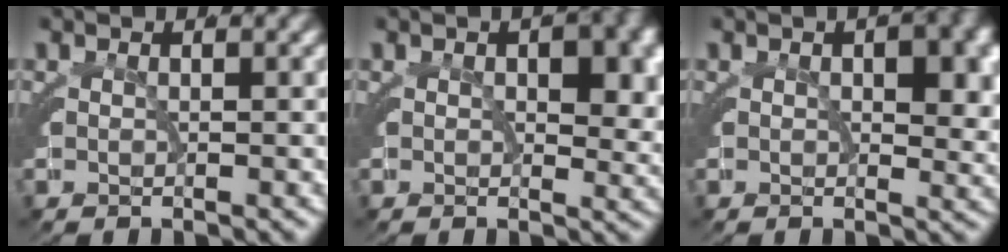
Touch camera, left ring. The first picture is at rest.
{"total": 3.9, "force": [0.6, 2.0, 3.3], "torque": [-0.028, 0.002, 0.003]}
{"total": 3.4, "force": [0.4, 1.7, 2.9], "torque": [-0.025, 0.006, -0.001]}